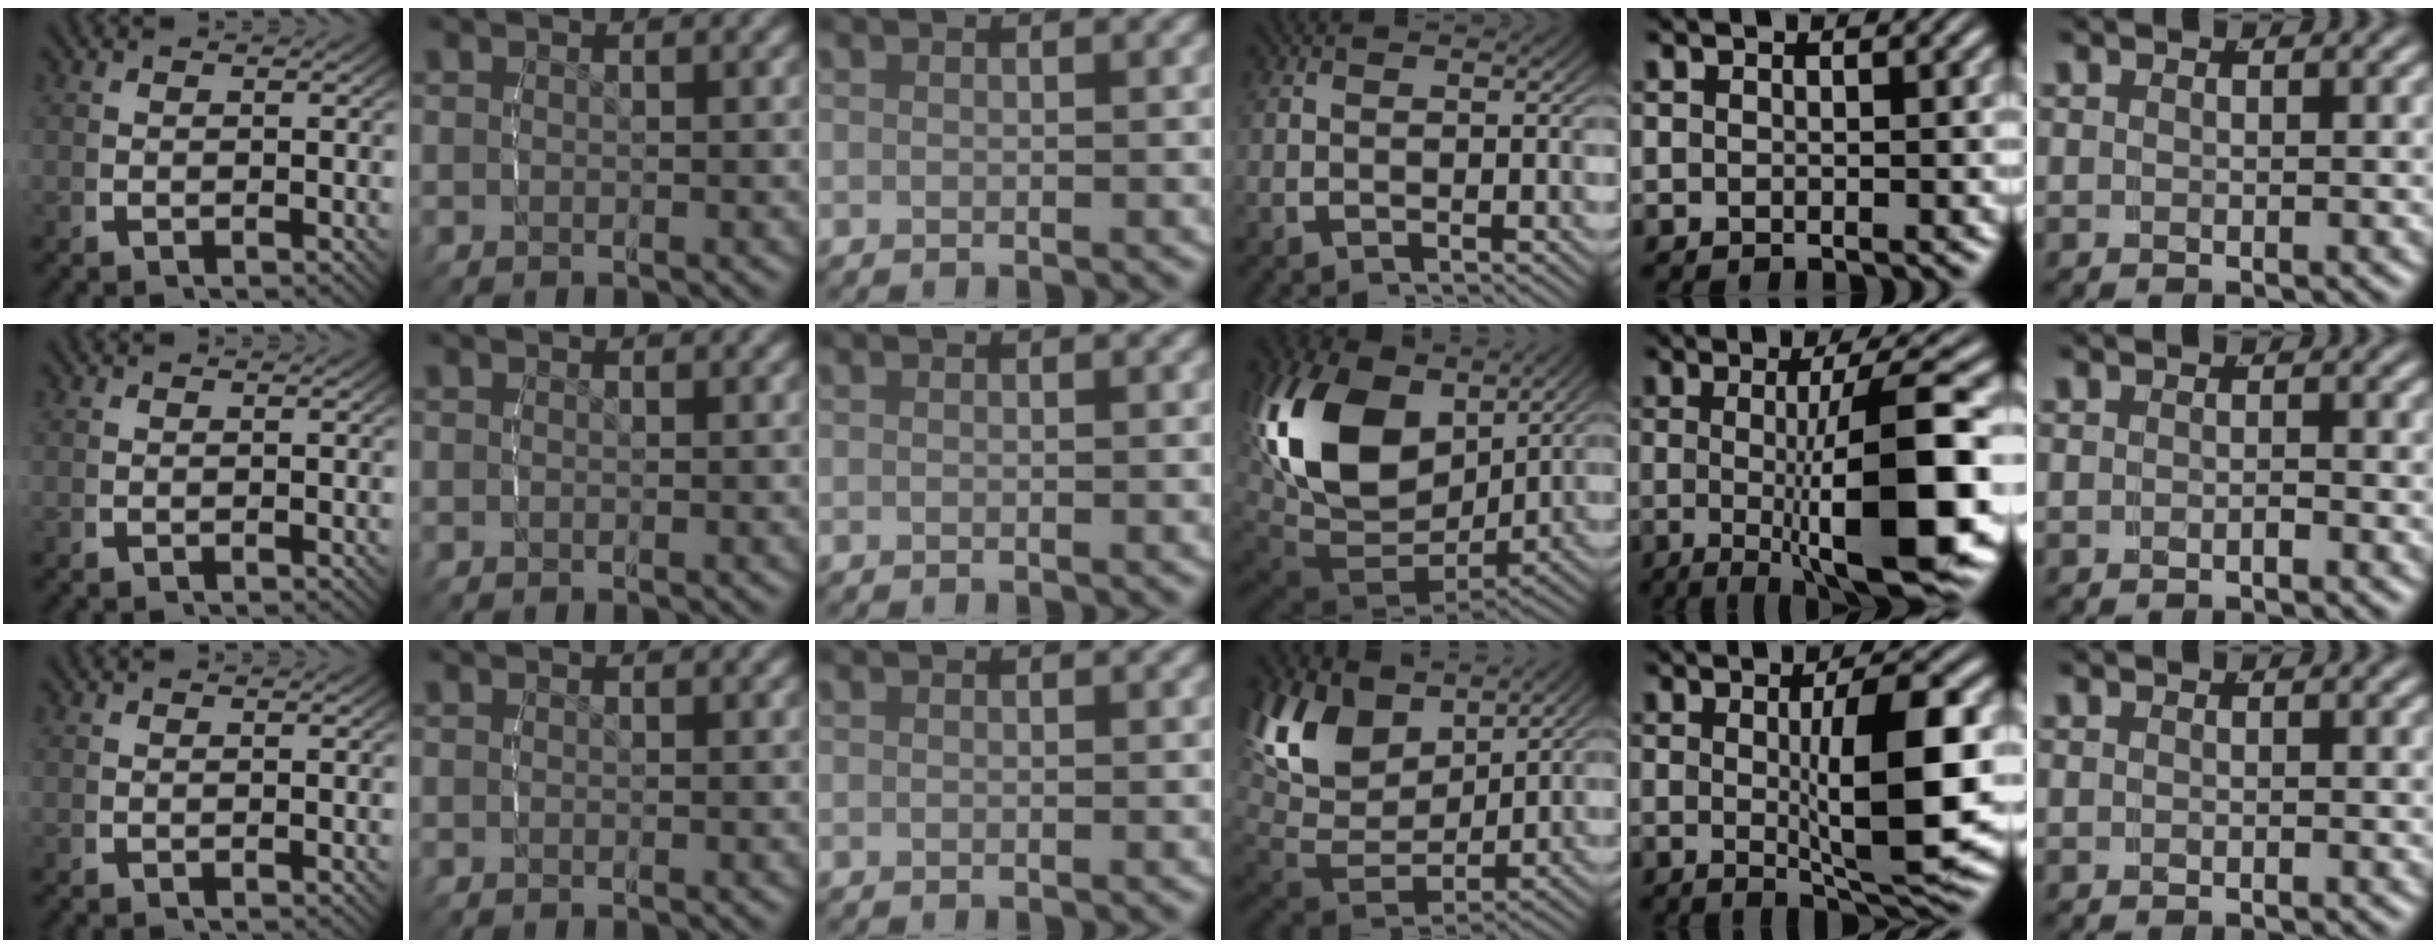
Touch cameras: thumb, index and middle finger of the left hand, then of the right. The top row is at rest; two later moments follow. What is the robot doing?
{"motion": "lift_and_place", "object": "lipstick"}